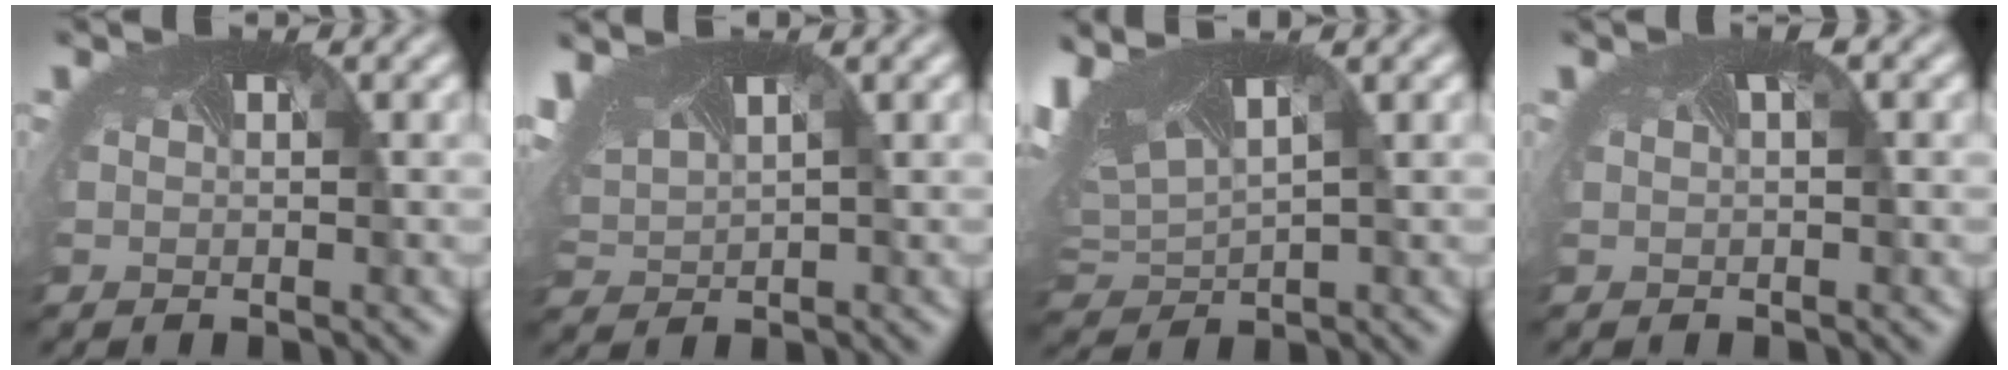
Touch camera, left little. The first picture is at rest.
{"total": 5.7, "force": [2.9, 2.9, 3.9], "torque": [-0.104, 0.019, 0.059]}
{"total": 9.1, "force": [3.8, 4.1, 7.2], "torque": [-0.148, 0.021, 0.070]}
{"total": 1.3, "force": [0.4, 0.4, 1.2], "torque": [-0.018, 0.006, 0.007]}